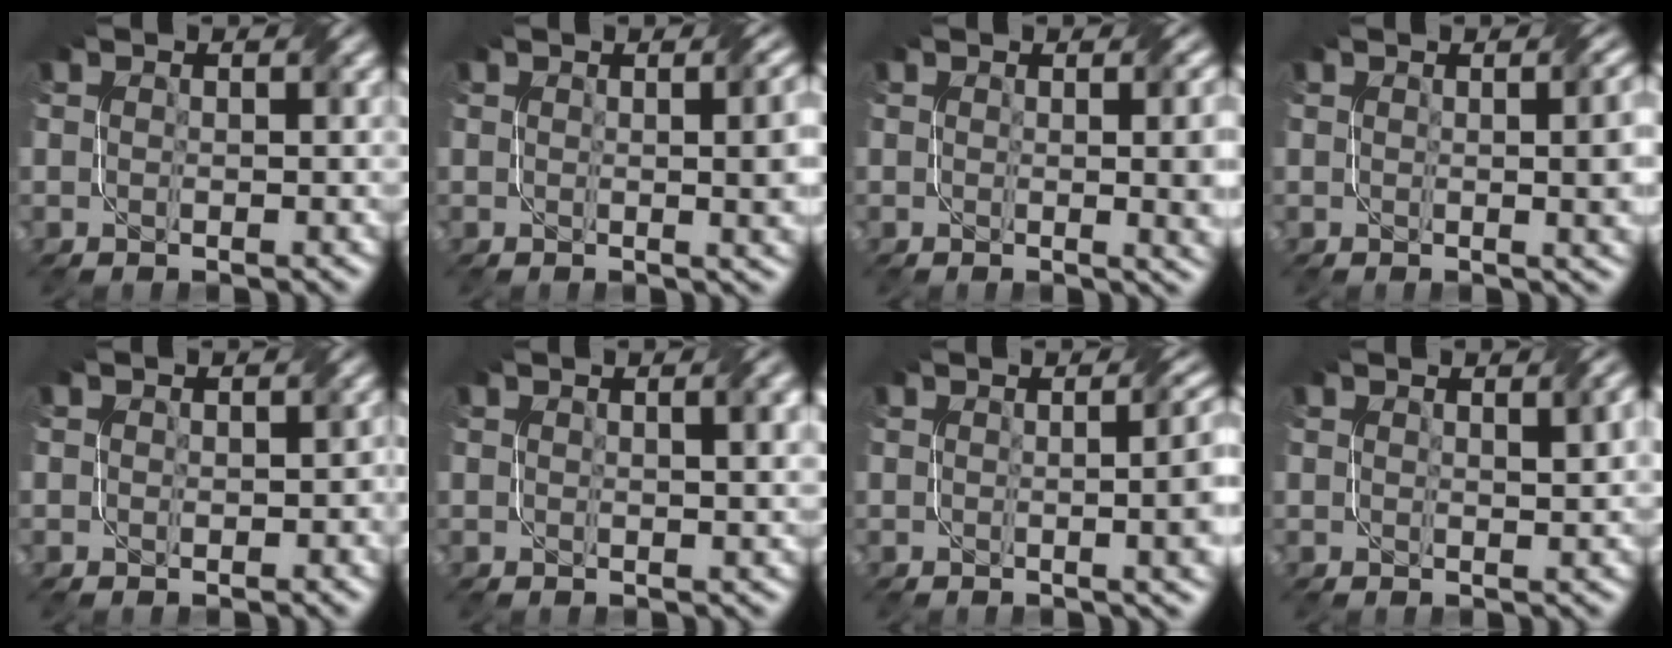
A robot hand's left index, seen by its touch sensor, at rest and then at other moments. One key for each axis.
{"total": 5.8, "fx": 0.5, "fy": 2.1, "fz": 5.3, "tx": -0.033, "ty": 0.008, "tz": 0.012}
{"total": 5.7, "fx": 0.3, "fy": 2.1, "fz": 5.3, "tx": -0.035, "ty": 0.001, "tz": 0.011}
{"total": 5.6, "fx": 0.5, "fy": 2.1, "fz": 5.2, "tx": -0.031, "ty": 0.010, "tz": 0.010}
{"total": 1.1, "fx": 0.0, "fy": 0.9, "fz": 0.7, "tx": -0.008, "ty": -0.001, "tz": 0.001}
{"total": 3.4, "fx": 1.4, "fy": 1.2, "fz": 2.9, "tx": -0.027, "ty": 0.008, "tz": 0.016}
{"total": 8.5, "fx": 0.4, "fy": 3.8, "fz": 7.7, "tx": -0.036, "ty": 0.017, "tz": 0.001}
{"total": 2.7, "fx": 1.4, "fy": 0.8, "fz": 2.2, "tx": -0.019, "ty": 0.005, "tz": 0.022}